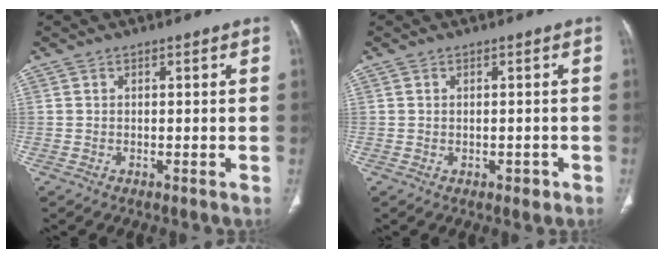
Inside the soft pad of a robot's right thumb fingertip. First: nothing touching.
{"total": 1.3, "force": [-0.4, 1.0, 0.8], "torque": [-0.009, 0.004, 0.000]}